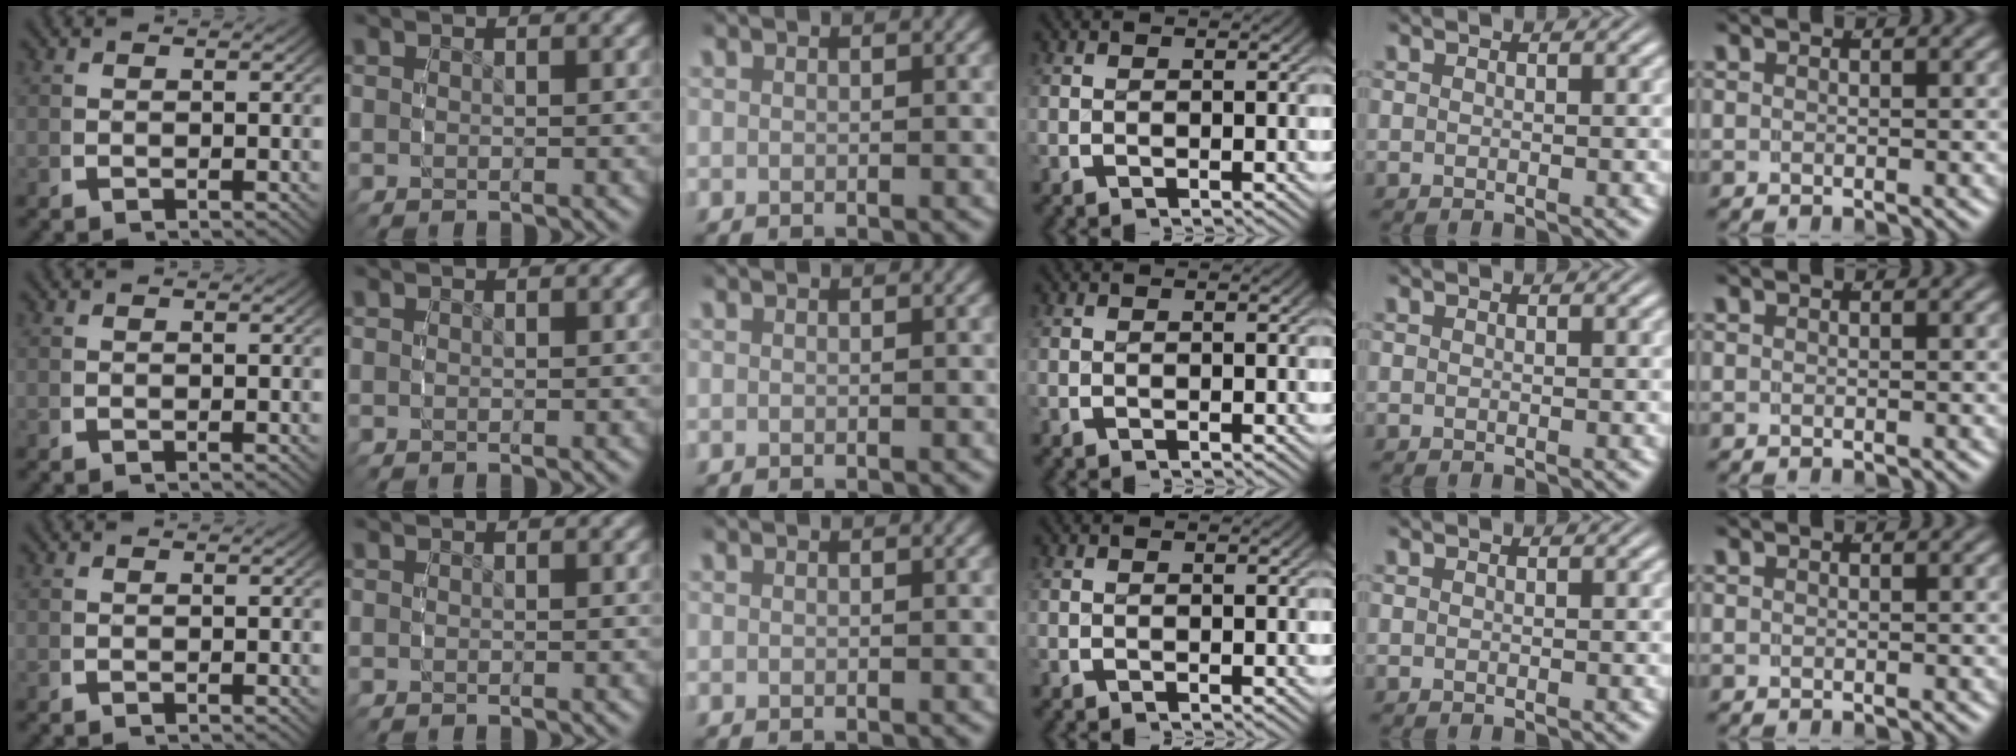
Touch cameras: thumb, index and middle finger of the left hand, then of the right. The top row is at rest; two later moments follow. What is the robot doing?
{"motion": "grasp_and_lifting", "object": "small bumper sticker"}